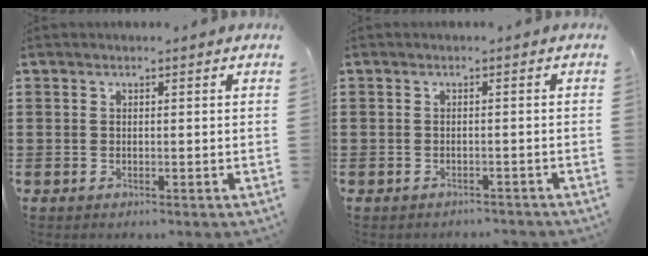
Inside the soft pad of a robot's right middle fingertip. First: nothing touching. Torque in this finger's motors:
{"motor_torque": [0.54, -0.31, 0.07, 0.03]}